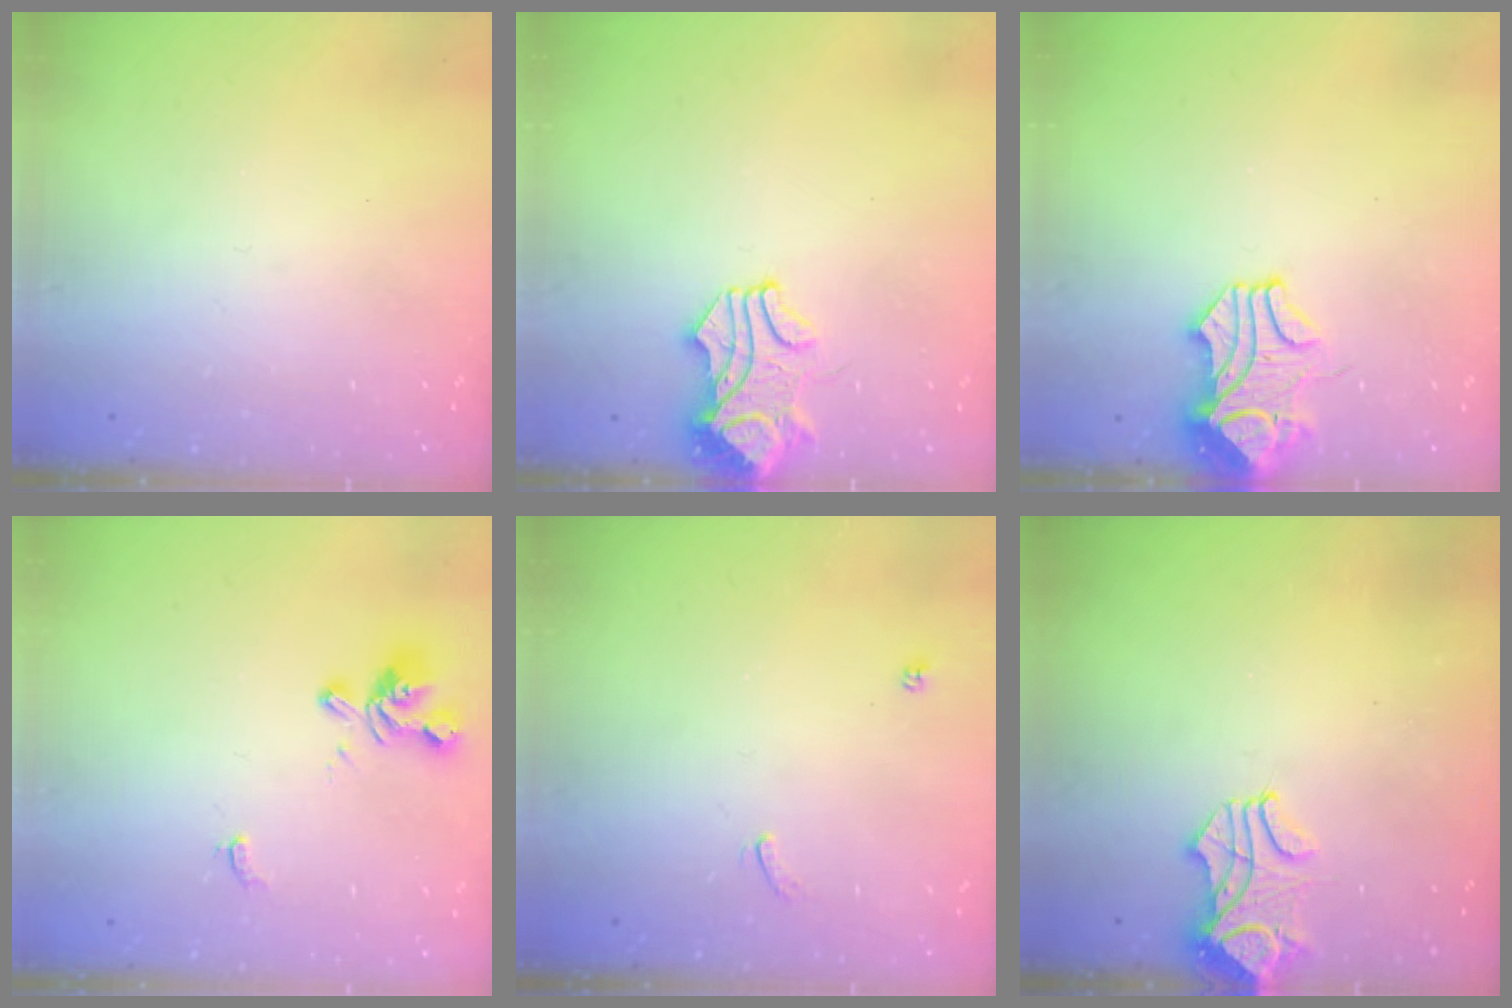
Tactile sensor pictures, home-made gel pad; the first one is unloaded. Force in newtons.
{"total": 1.8, "press": 1.6, "slide": 0.8}
{"total": 0.0}
{"total": 5.4, "press": 5.3, "slide": 0.9}
{"total": 4.4, "press": 4.4, "slide": 0.3}
{"total": 1.2, "press": 1.2, "slide": 0.3}